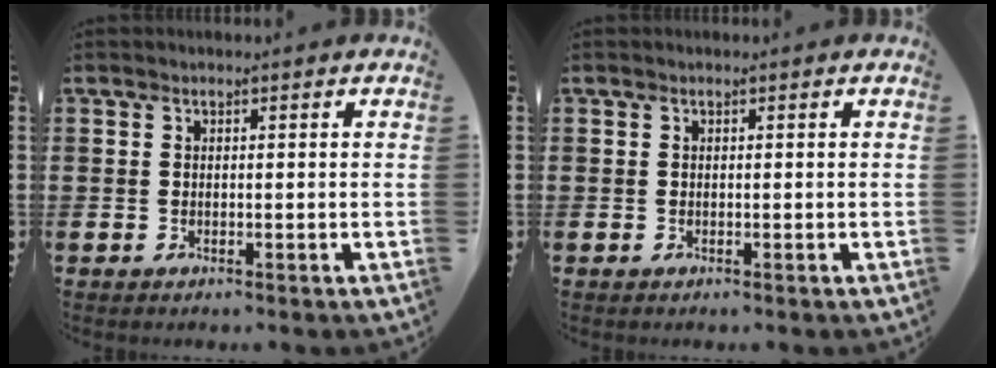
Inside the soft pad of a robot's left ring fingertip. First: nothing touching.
{"total": 0.0}